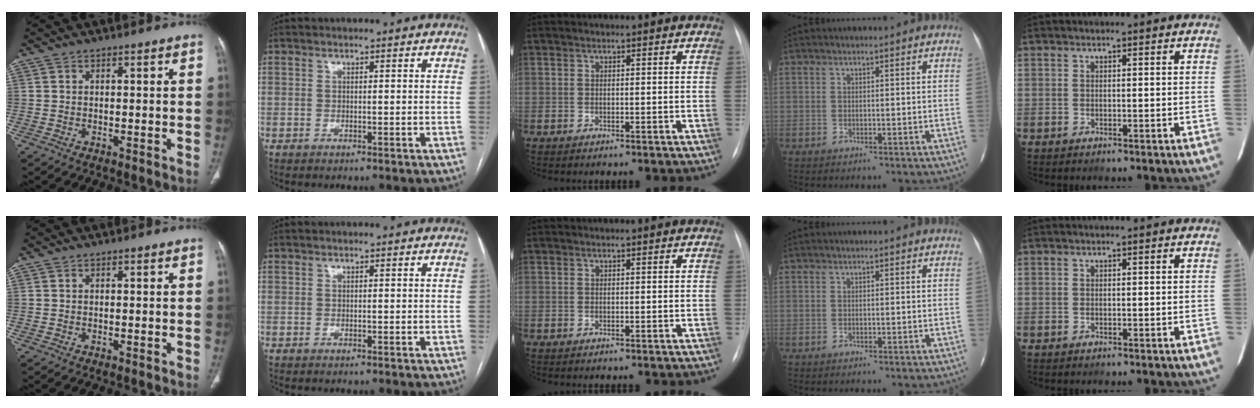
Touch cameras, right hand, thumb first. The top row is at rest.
{}